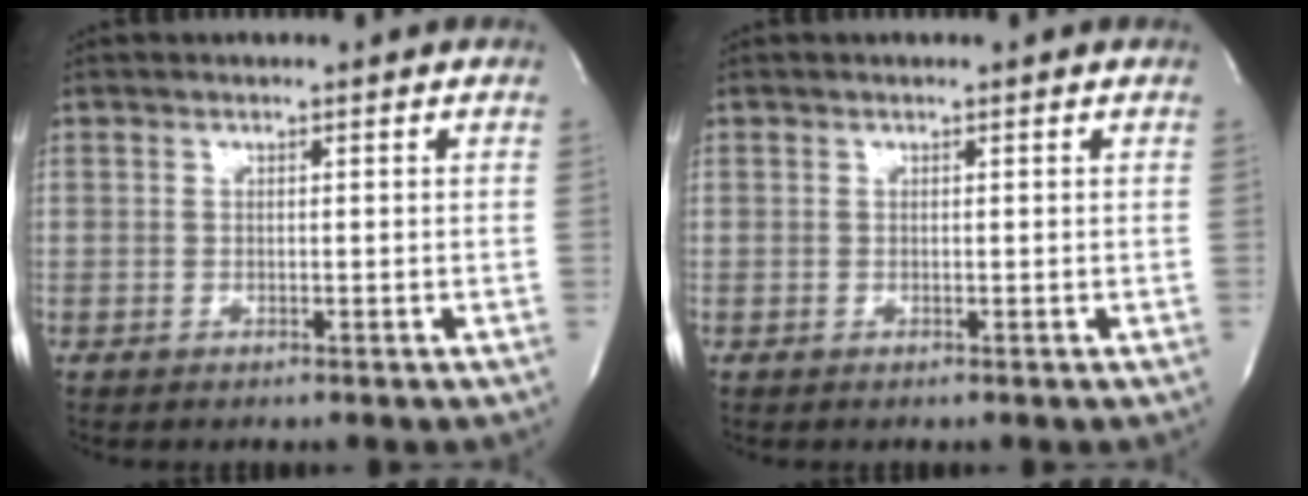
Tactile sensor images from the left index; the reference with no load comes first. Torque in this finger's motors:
{"motor_torque": [0.12, -0.04, -0.01, -0.01]}